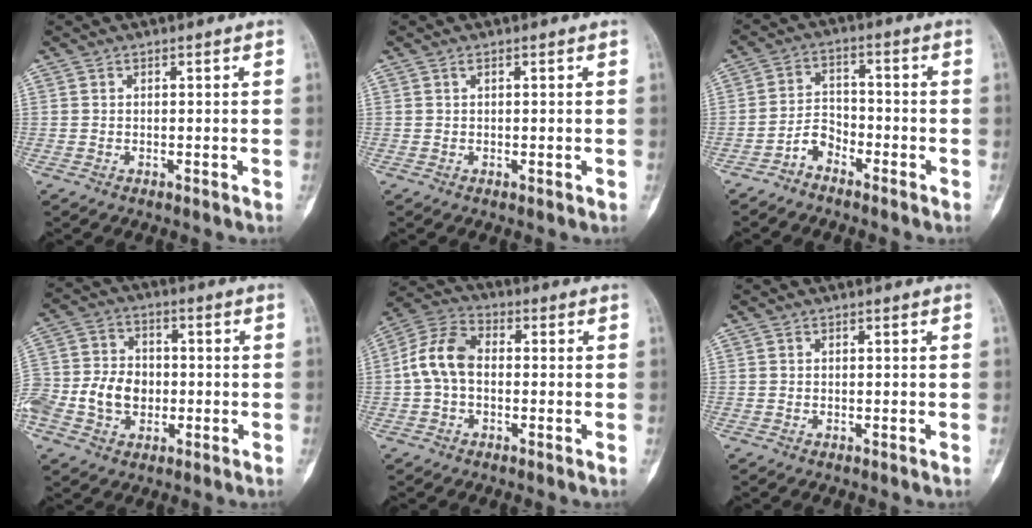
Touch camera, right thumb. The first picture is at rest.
{"total": 1.1, "force": [0.0, 0.4, 1.0], "torque": [-0.016, 0.000, 0.003]}
{"total": 4.2, "force": [-3.2, 2.4, 1.3], "torque": [-0.014, 0.032, -0.070]}
{"total": 14.5, "force": [-3.1, 11.1, 8.8], "torque": [-0.175, 0.023, -0.055]}
{"total": 8.8, "force": [-0.5, 5.8, 6.6], "torque": [-0.129, 0.027, -0.021]}
{"total": 0.0}